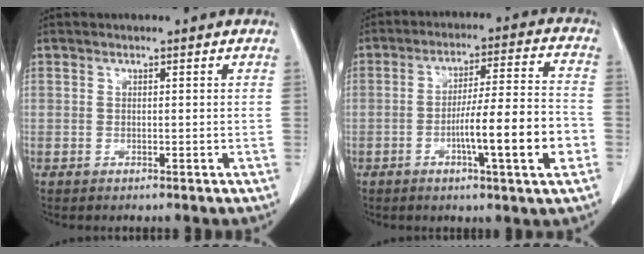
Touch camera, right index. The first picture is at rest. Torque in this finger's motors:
{"motor_torque": [1.74, -0.39, 0.90, 0.13]}